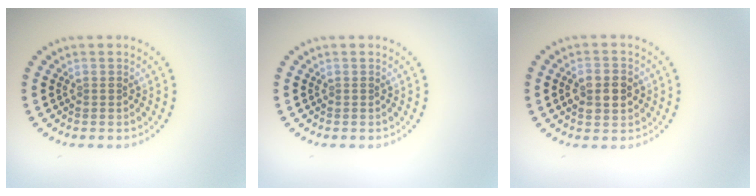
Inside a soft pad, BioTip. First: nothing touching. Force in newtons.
{"total": 0.0}
{"total": 3.7, "press": 3.7, "slide": 0.2}